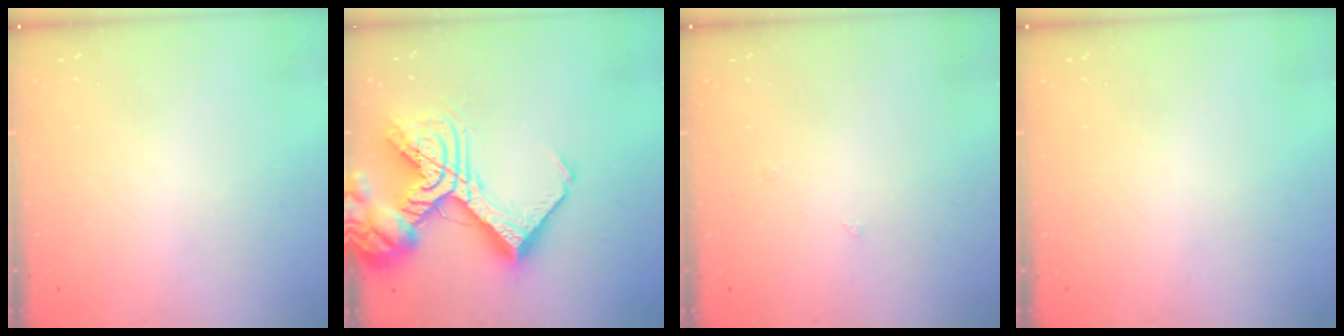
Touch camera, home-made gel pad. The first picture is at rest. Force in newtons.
{"total": 24.6, "press": 24.4, "slide": 3.2}
{"total": 3.8, "press": 3.8, "slide": 0.4}
{"total": 0.0}